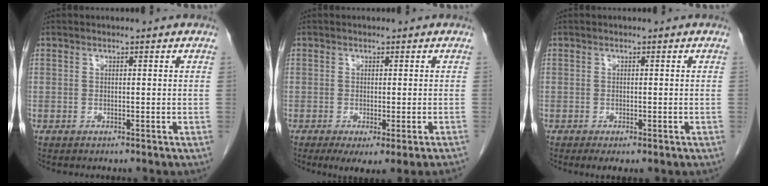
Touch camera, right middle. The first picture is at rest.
{"total": 6.0, "force": [-3.7, 0.4, 4.7], "torque": [-0.057, -0.016, -0.052]}
{"total": 2.4, "force": [-1.4, 0.6, 1.8], "torque": [-0.025, -0.006, -0.019]}